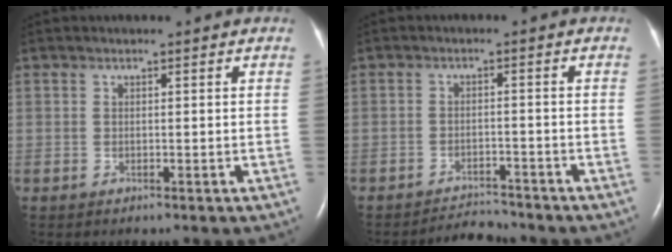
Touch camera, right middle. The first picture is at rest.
{"total": 3.3, "force": [-3.2, 0.1, -0.5], "torque": [0.003, -0.012, -0.051]}